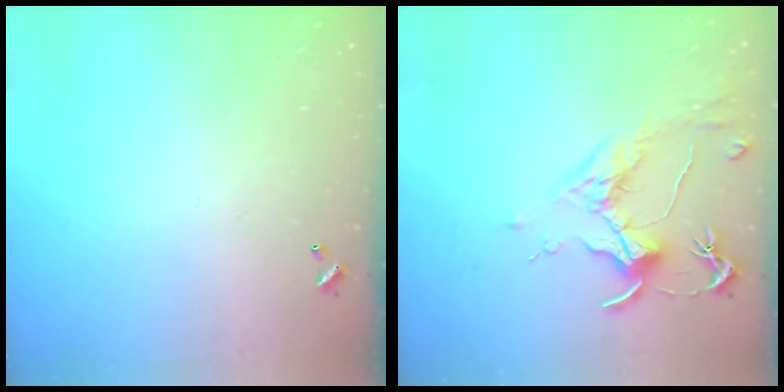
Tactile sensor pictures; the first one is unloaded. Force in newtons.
{"total": 1.8, "press": 1.5, "slide": 0.9}